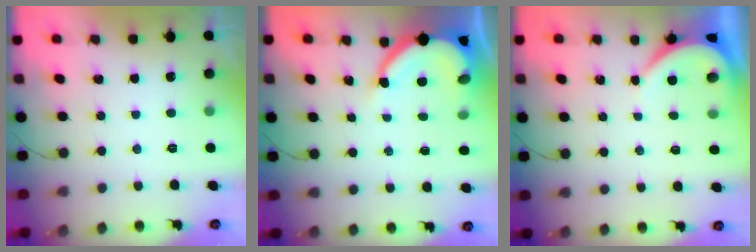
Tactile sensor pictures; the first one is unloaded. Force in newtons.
{"total": 10.1, "press": 10.1, "slide": 1.0}
{"total": 3.9, "press": 3.9, "slide": 0.6}